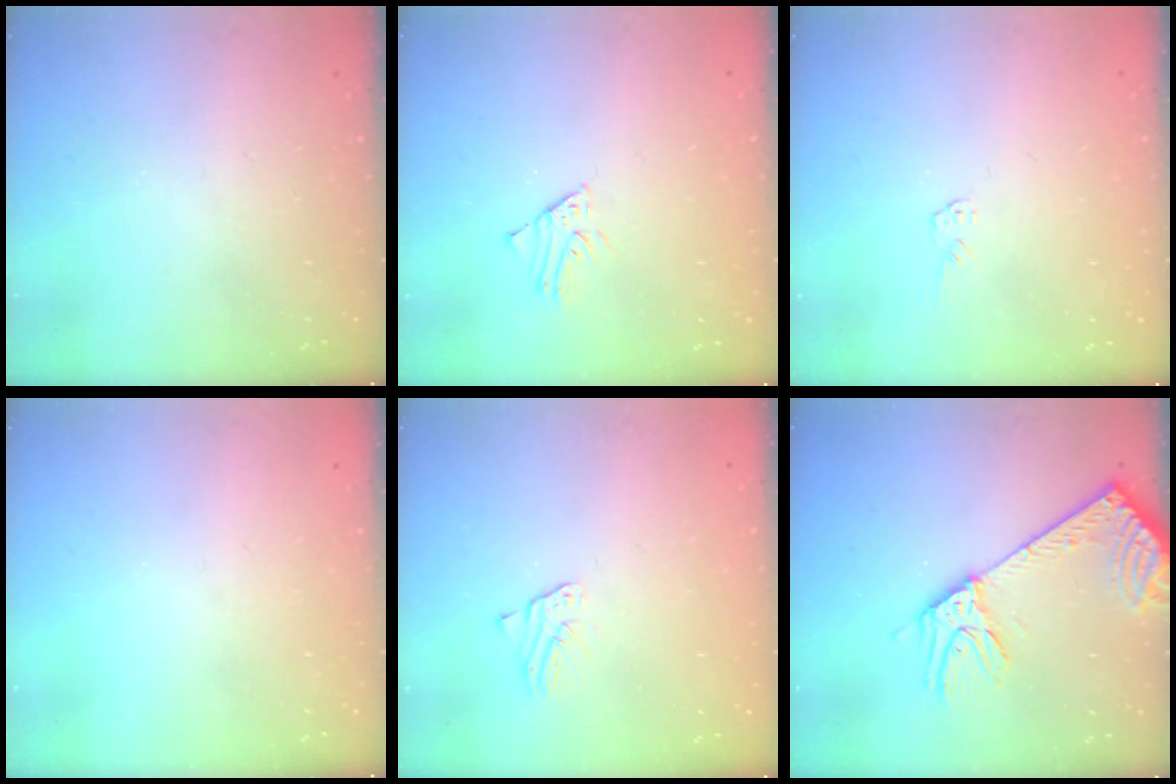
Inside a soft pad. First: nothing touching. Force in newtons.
{"total": 1.7, "press": 1.7, "slide": 0.2}
{"total": 4.3, "press": 4.3, "slide": 0.1}
{"total": 0.0}
{"total": 1.2, "press": 1.2, "slide": 0.1}
{"total": 10.7, "press": 10.4, "slide": 2.5}